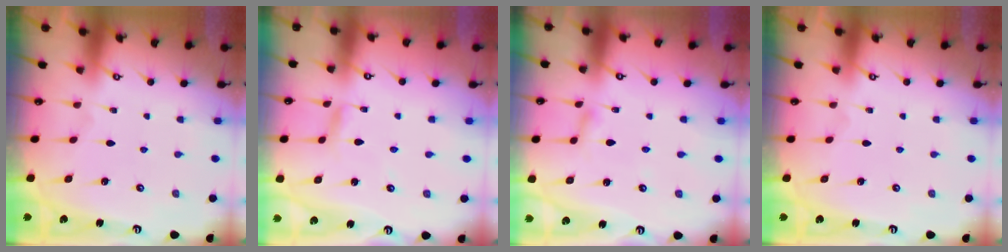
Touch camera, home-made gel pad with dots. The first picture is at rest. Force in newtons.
{"total": 2.7, "press": 2.7, "slide": 0.2}
{"total": 2.7, "press": 2.7, "slide": 0.2}
{"total": 0.0}